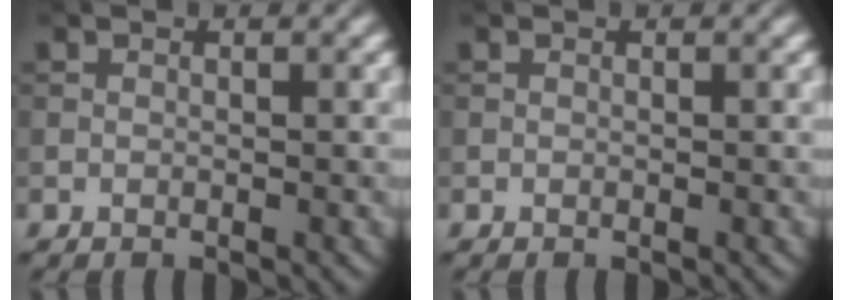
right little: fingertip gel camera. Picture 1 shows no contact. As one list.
[{"total": 0.0}]